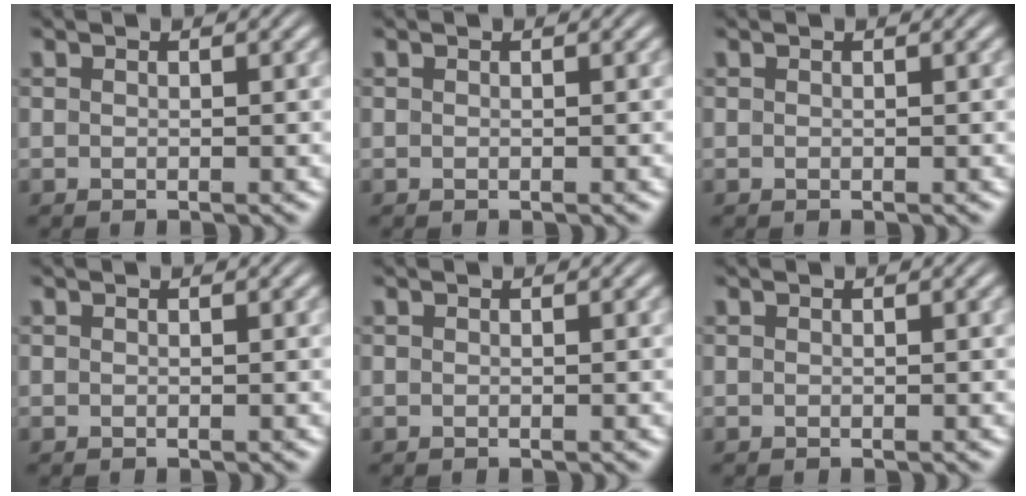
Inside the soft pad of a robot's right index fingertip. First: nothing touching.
{"total": 0.0}
{"total": 0.0}
{"total": 0.0}
{"total": 0.0}
{"total": 0.0}